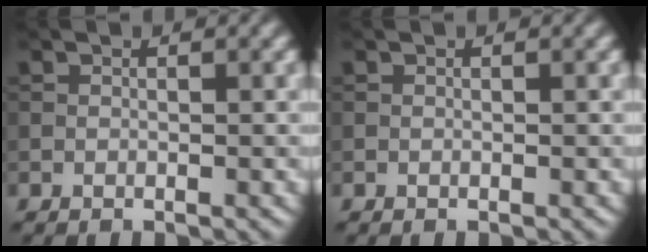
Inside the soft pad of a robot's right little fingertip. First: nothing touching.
{"total": 0.0}